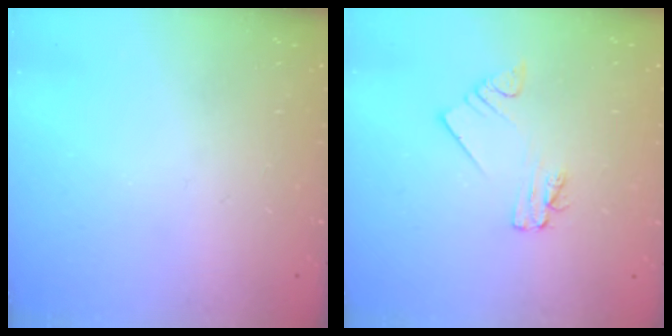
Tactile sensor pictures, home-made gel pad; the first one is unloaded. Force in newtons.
{"total": 2.0, "press": 2.0, "slide": 0.1}